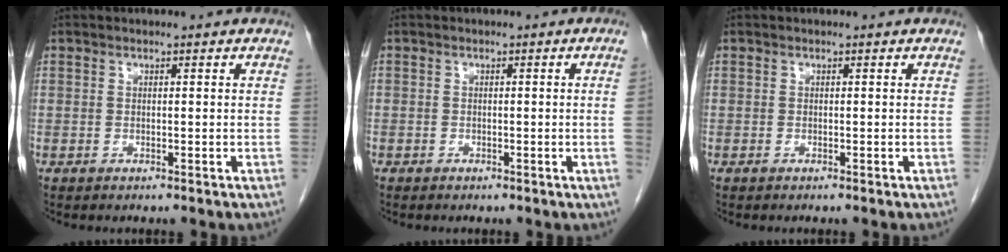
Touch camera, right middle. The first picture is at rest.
{"total": 1.2, "force": [-0.3, -0.4, 1.0], "torque": [-0.009, 0.001, -0.006]}
{"total": 0.0}